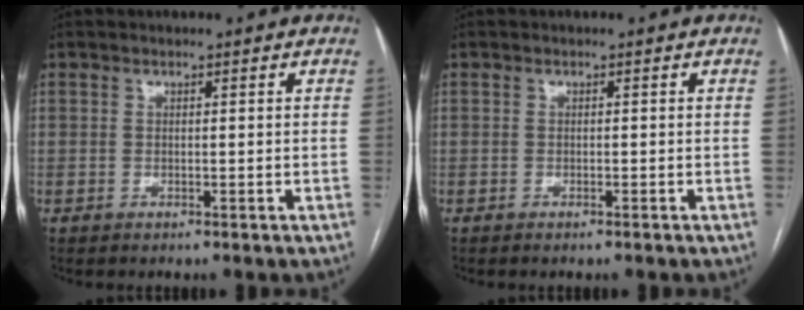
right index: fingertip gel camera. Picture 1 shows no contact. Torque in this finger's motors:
{"motor_torque": [-0.02, -0.01, 0.01, 0.01]}